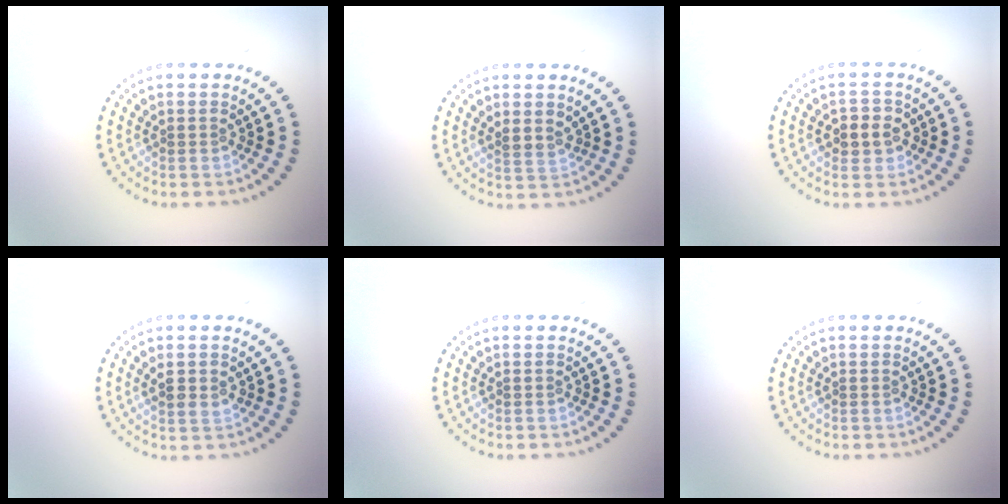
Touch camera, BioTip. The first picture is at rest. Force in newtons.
{"total": 1.1, "press": 0.8, "slide": 0.8}
{"total": 2.5, "press": 2.4, "slide": 0.7}
{"total": 1.3, "press": 1.3, "slide": 0.4}
{"total": 0.0}
{"total": 0.0}